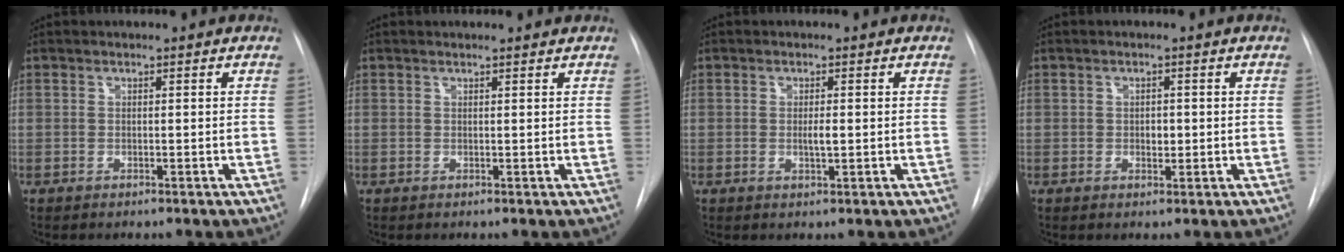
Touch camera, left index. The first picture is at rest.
{"total": 1.8, "force": [1.8, 0.1, 0.2], "torque": [-0.008, 0.005, 0.017]}
{"total": 1.5, "force": [-0.4, 0.2, 1.4], "torque": [-0.027, -0.007, -0.007]}
{"total": 1.5, "force": [-0.5, 1.0, 1.0], "torque": [-0.014, -0.006, -0.007]}